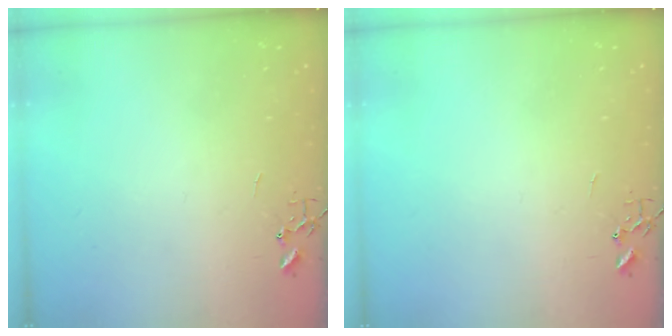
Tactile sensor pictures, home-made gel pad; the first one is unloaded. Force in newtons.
{"total": 0.0}